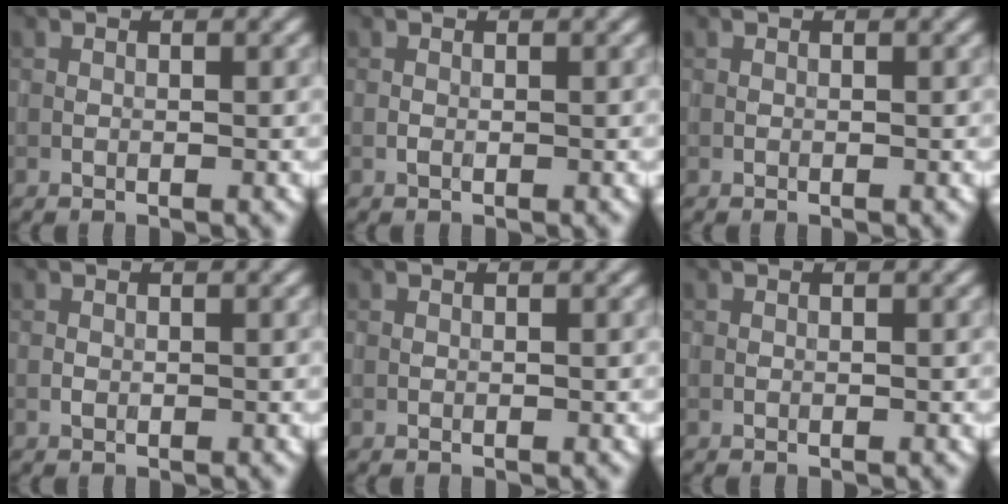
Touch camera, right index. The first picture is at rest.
{"total": 0.0}
{"total": 0.0}
{"total": 0.0}
{"total": 0.0}
{"total": 0.0}